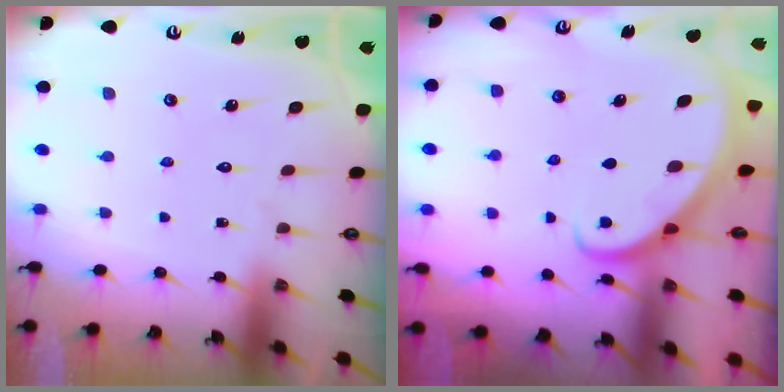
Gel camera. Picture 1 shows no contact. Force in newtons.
{"total": 2.7, "press": 2.7, "slide": 0.2}